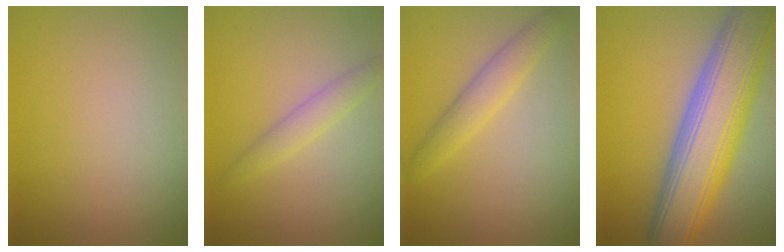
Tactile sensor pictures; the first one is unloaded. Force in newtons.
{"total": 2.0, "press": 2.0, "slide": 0.0}
{"total": 2.7, "press": 2.7, "slide": 0.1}
{"total": 12.0, "press": 11.9, "slide": 0.5}